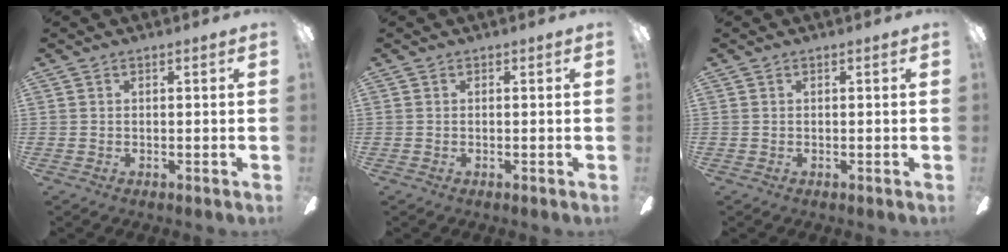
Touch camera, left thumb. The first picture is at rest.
{"total": 0.0}
{"total": 0.0}